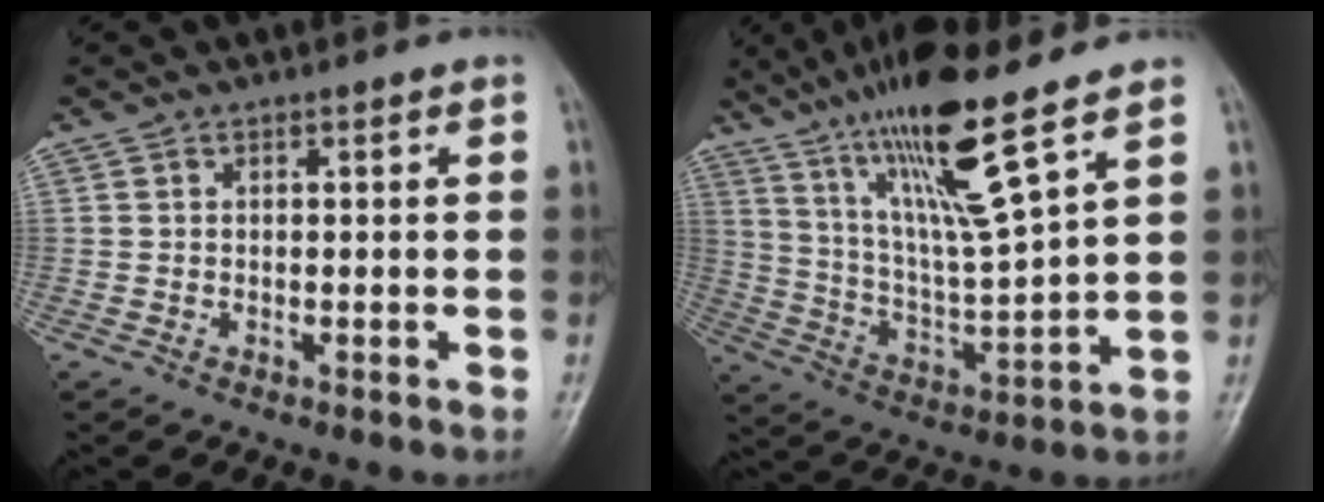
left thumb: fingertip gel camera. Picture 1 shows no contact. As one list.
[{"total": 17.2, "force": [11.1, 1.5, 13.1], "torque": [-0.230, -0.057, 0.209]}]